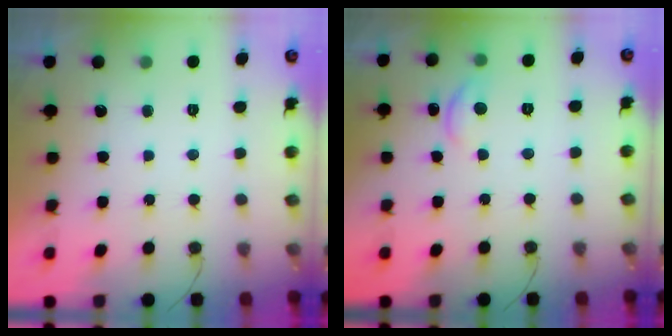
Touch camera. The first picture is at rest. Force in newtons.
{"total": 7.5, "press": 7.5, "slide": 0.7}